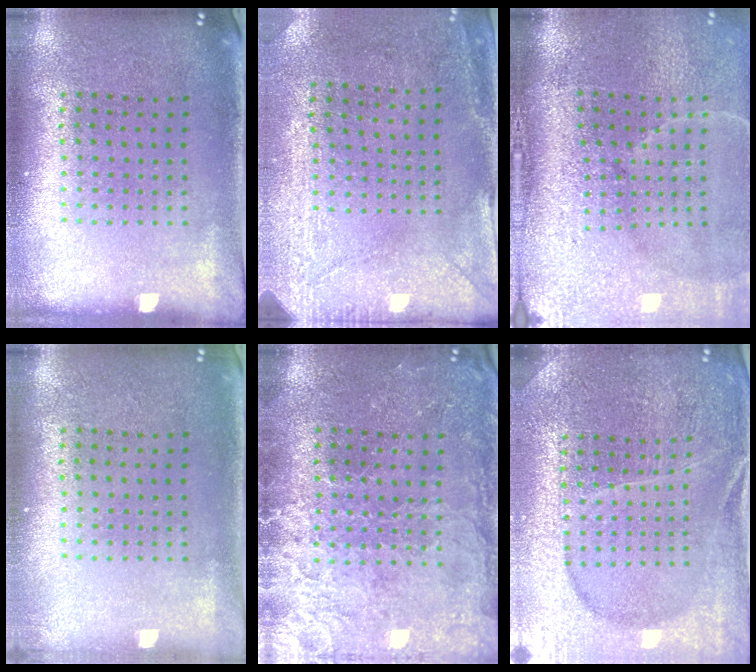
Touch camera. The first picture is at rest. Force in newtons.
{"total": 2.9, "press": 2.5, "slide": 1.5}
{"total": 5.0, "press": 4.2, "slide": 2.7}
{"total": 0.8, "press": 0.7, "slide": 0.4}
{"total": 3.2, "press": 3.1, "slide": 0.7}
{"total": 4.4, "press": 4.2, "slide": 1.4}